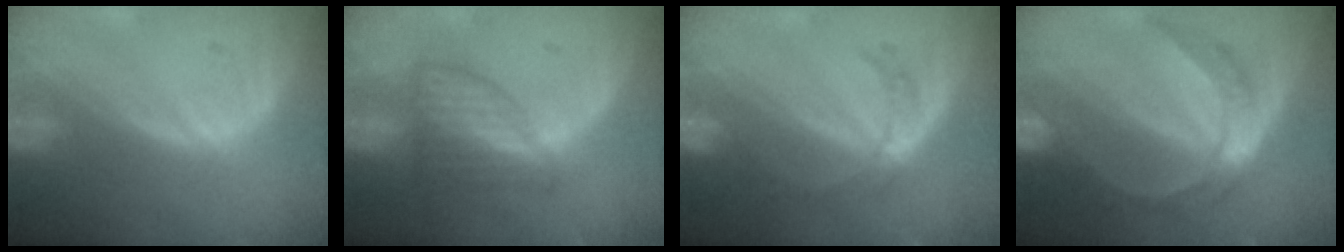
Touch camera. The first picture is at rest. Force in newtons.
{"total": 5.9, "press": 5.8, "slide": 0.3}
{"total": 5.4, "press": 4.9, "slide": 2.2}
{"total": 8.4, "press": 8.3, "slide": 0.9}